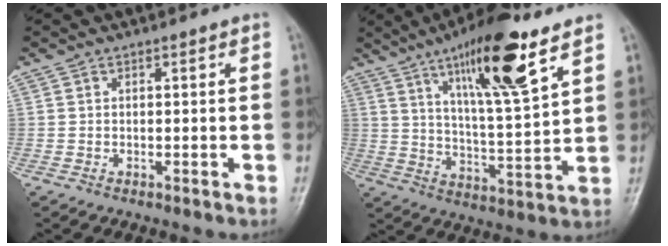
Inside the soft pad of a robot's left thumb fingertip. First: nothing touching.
{"total": 17.1, "force": [9.7, 3.1, 13.7], "torque": [-0.216, -0.050, 0.168]}